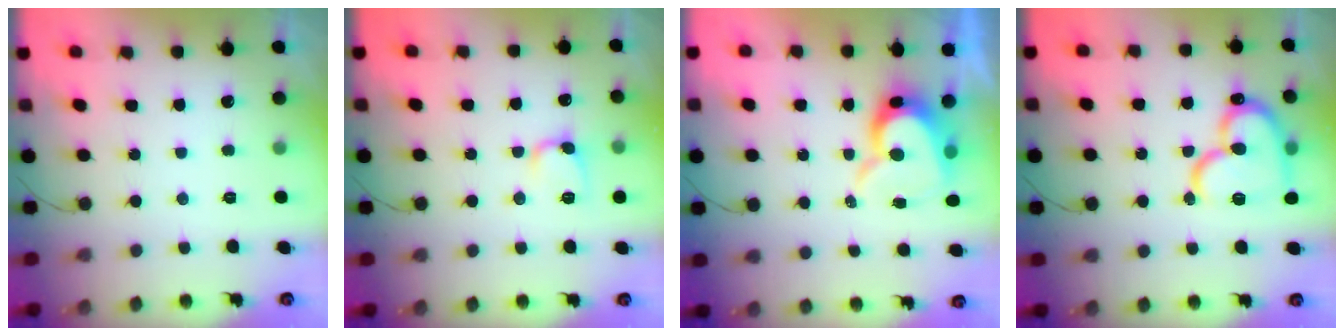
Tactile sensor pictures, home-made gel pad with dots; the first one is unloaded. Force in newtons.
{"total": 5.6, "press": 5.5, "slide": 0.8}
{"total": 10.9, "press": 10.9, "slide": 1.1}
{"total": 19.0, "press": 18.8, "slide": 2.4}